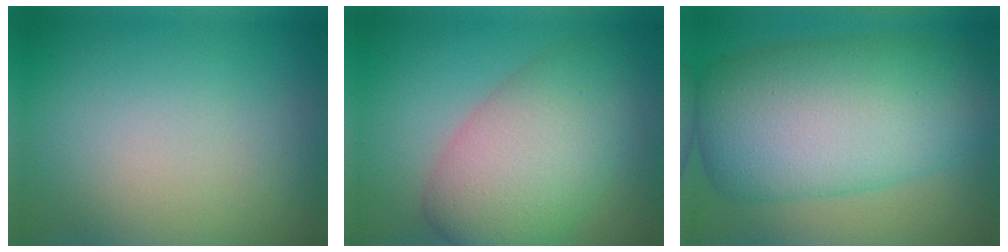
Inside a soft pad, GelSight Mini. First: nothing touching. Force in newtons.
{"total": 7.8, "press": 7.8, "slide": 0.2}
{"total": 12.9, "press": 12.9, "slide": 0.1}